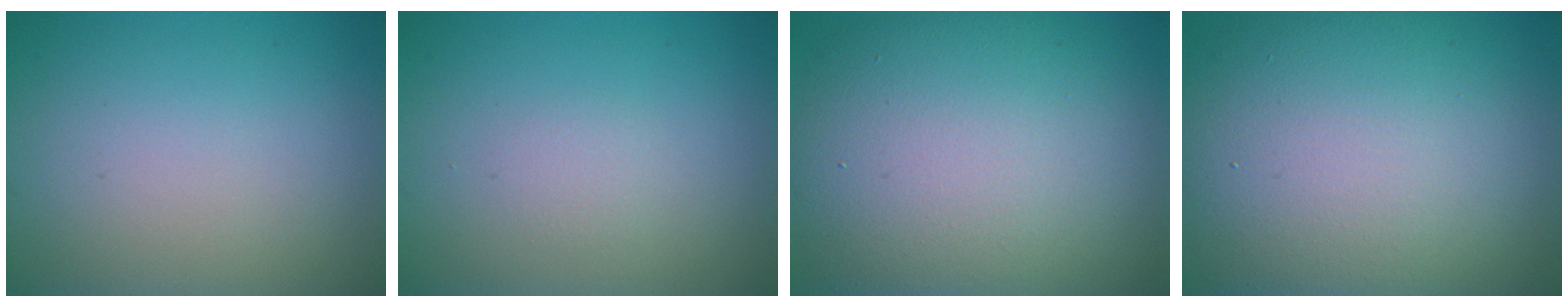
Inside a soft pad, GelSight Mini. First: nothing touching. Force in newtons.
{"total": 0.7, "press": 0.7, "slide": 0.1}
{"total": 13.6, "press": 13.6, "slide": 0.8}
{"total": 15.7, "press": 15.7, "slide": 1.0}